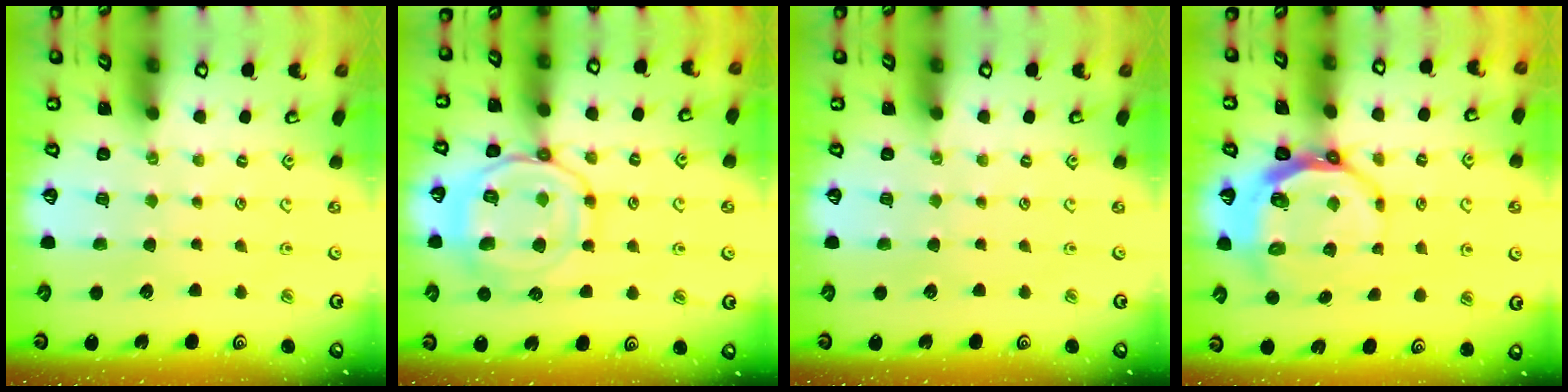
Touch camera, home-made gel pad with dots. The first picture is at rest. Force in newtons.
{"total": 14.8, "press": 14.8, "slide": 1.4}
{"total": 0.0}
{"total": 7.7, "press": 6.8, "slide": 3.6}